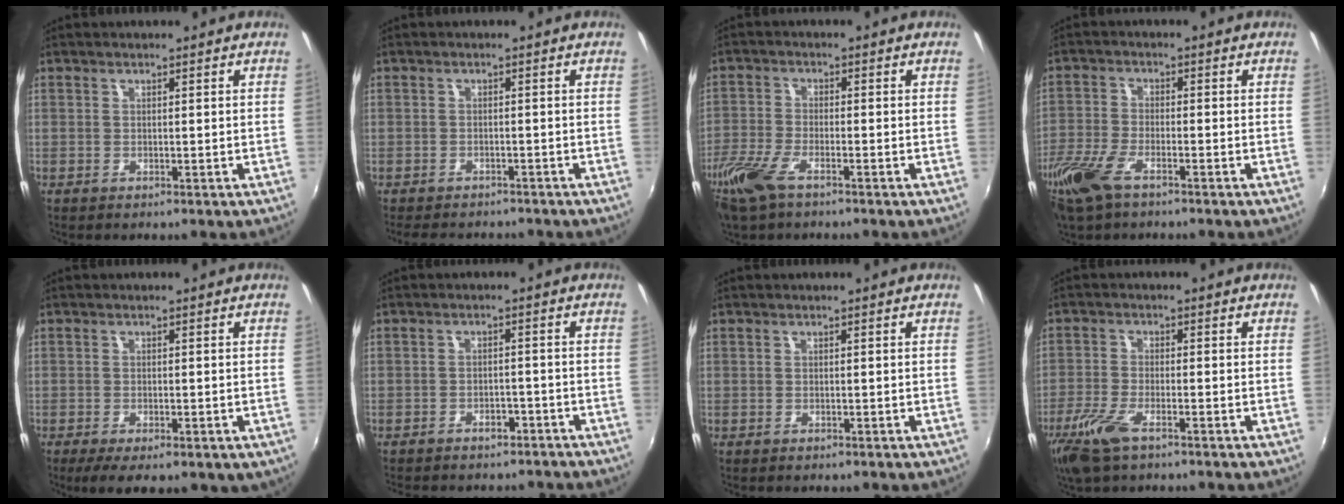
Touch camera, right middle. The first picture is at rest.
{"total": 5.8, "force": [-4.9, 2.6, 1.7], "torque": [-0.044, -0.004, -0.074]}
{"total": 8.1, "force": [-5.3, 2.8, 5.4], "torque": [-0.141, -0.016, -0.112]}
{"total": 9.1, "force": [-5.8, 3.5, 6.1], "torque": [-0.155, -0.019, -0.122]}
{"total": 6.9, "force": [-3.5, 2.8, 5.2], "torque": [-0.099, -0.029, -0.049]}
{"total": 7.8, "force": [-6.7, 3.1, 2.4], "torque": [-0.062, 0.000, -0.086]}
{"total": 0.0}
{"total": 7.6, "force": [-4.9, 2.4, 5.4], "torque": [-0.132, -0.020, -0.096]}